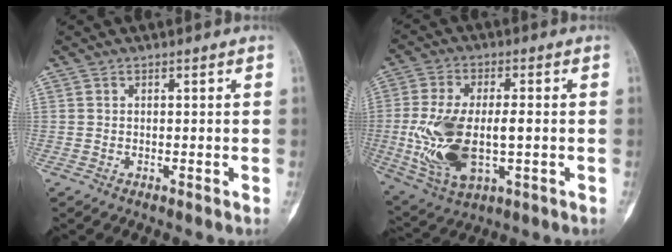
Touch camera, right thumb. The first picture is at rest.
{"total": 16.4, "force": [-1.9, 8.3, 14.0], "torque": [-0.278, 0.003, -0.020]}